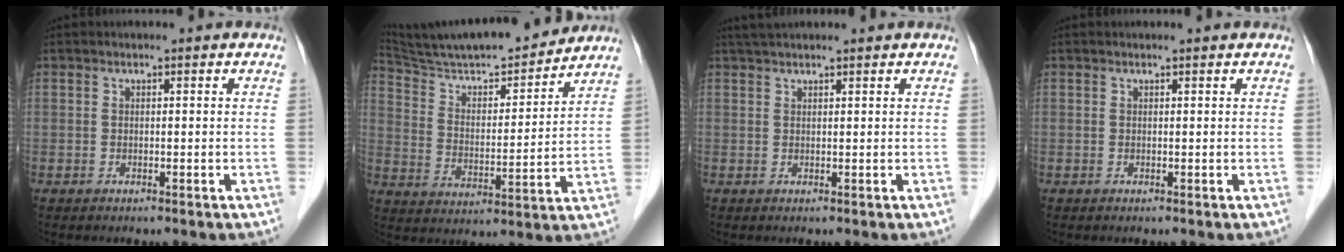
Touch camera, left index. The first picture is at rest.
{"total": 18.7, "force": [17.4, 1.2, 6.8], "torque": [-0.122, -0.002, 0.281]}
{"total": 4.0, "force": [3.6, 0.0, 1.7], "torque": [-0.022, 0.032, 0.059]}
{"total": 0.0}